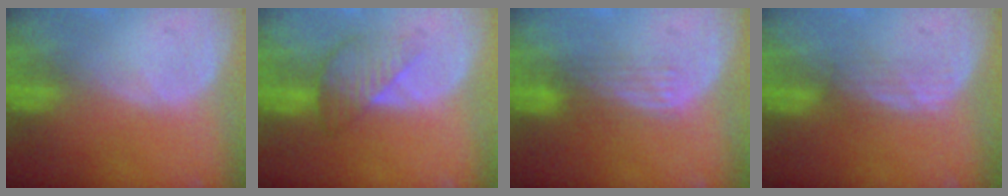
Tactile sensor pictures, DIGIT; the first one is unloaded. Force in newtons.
{"total": 4.6, "press": 4.6, "slide": 0.1}
{"total": 2.9, "press": 2.7, "slide": 1.1}
{"total": 2.1, "press": 2.1, "slide": 0.2}